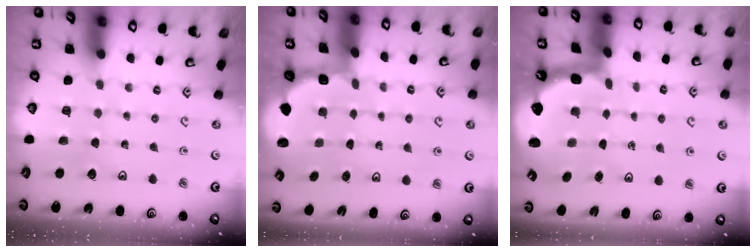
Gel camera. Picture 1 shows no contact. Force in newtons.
{"total": 2.0, "press": 1.8, "slide": 0.7}
{"total": 2.5, "press": 1.2, "slide": 2.2}